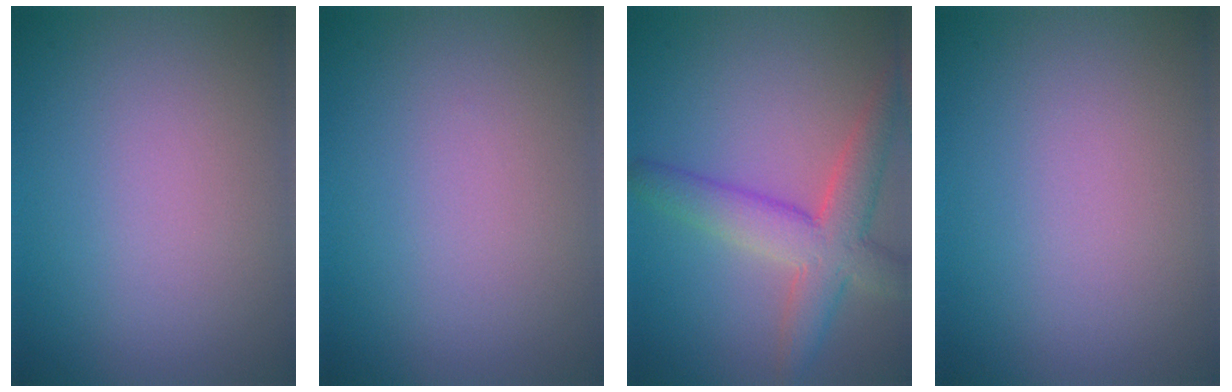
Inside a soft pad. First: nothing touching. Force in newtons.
{"total": 0.0}
{"total": 5.7, "press": 5.7, "slide": 0.4}
{"total": 0.0}